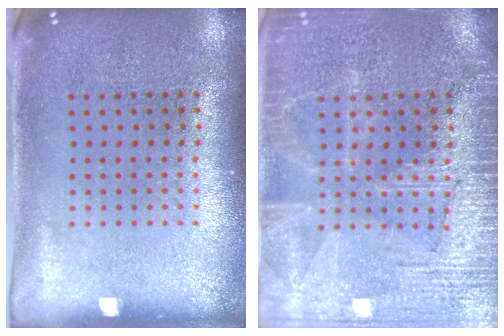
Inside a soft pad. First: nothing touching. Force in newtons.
{"total": 4.3, "press": 4.2, "slide": 0.5}